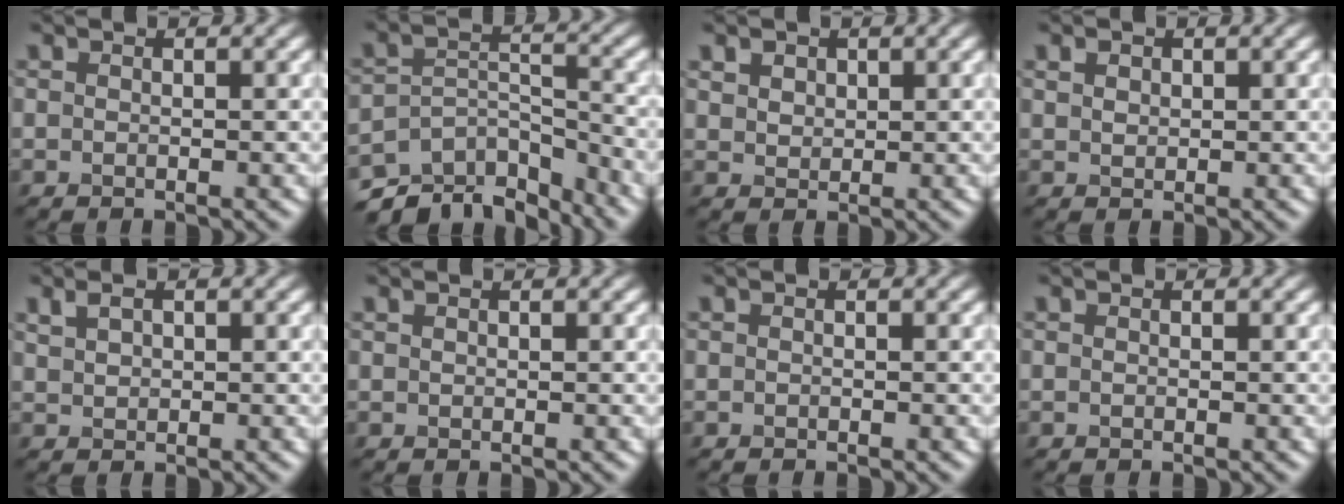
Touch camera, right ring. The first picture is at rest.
{"total": 8.2, "force": [-6.9, 3.2, 2.9], "torque": [-0.050, -0.001, -0.115]}
{"total": 2.4, "force": [1.5, 1.6, 1.0], "torque": [-0.026, 0.007, 0.027]}
{"total": 1.3, "force": [0.7, 0.9, 0.5], "torque": [-0.009, 0.001, 0.015]}
{"total": 1.6, "force": [0.9, 1.0, 0.9], "torque": [-0.017, 0.002, 0.023]}
{"total": 0.0}
{"total": 0.0}
{"total": 0.0}